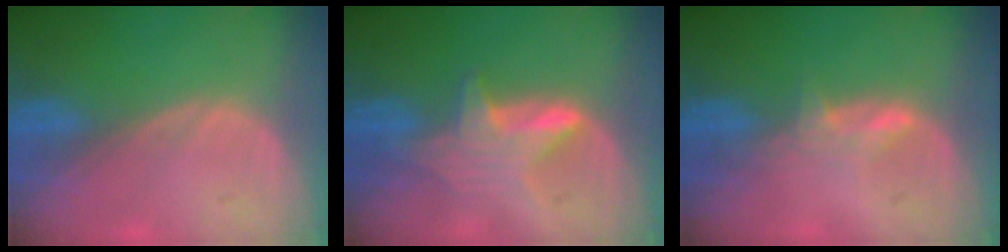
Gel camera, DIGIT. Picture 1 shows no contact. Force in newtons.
{"total": 5.6, "press": 5.6, "slide": 0.4}
{"total": 2.3, "press": 2.3, "slide": 0.4}